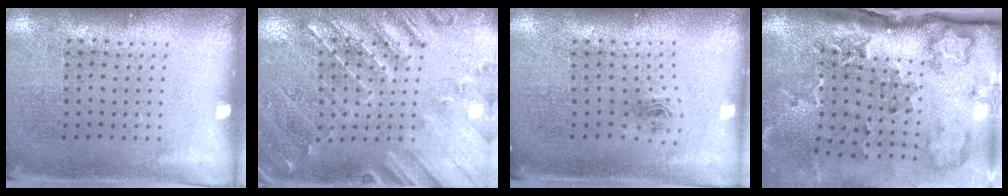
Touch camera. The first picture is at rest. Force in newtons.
{"total": 0.8, "press": 0.7, "slide": 0.3}
{"total": 0.9, "press": 0.3, "slide": 0.8}
{"total": 3.5, "press": 2.4, "slide": 2.6}